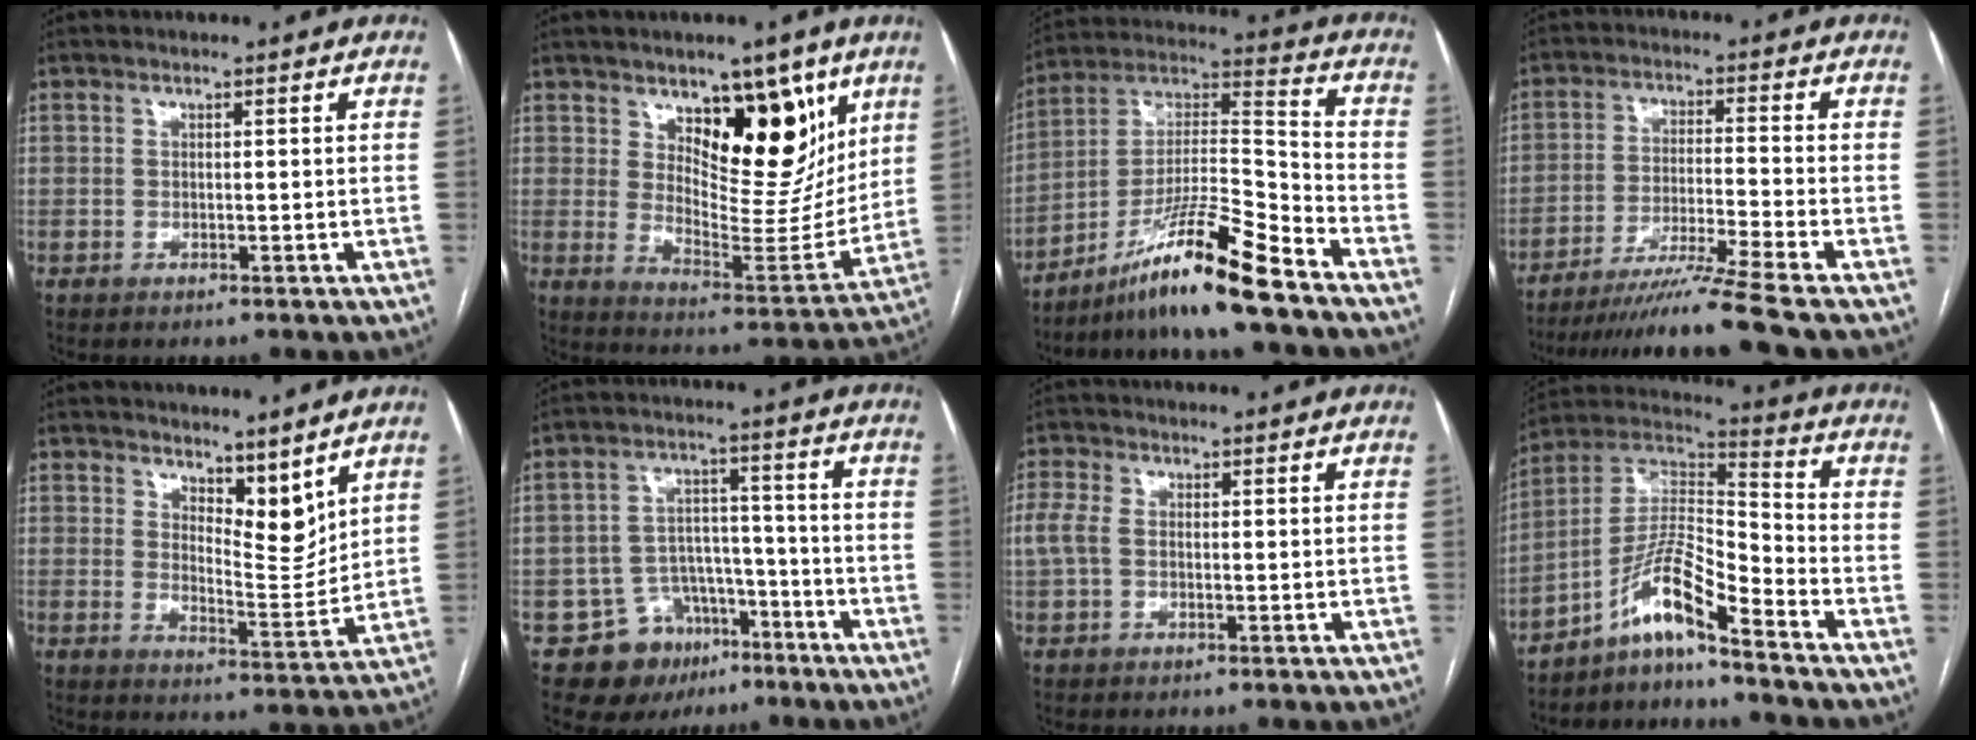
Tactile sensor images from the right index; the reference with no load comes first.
{"total": 14.8, "force": [7.9, 6.5, 10.8], "torque": [-0.135, -0.014, 0.136]}
{"total": 14.9, "force": [-11.1, -0.7, 10.0], "torque": [-0.184, 0.005, -0.196]}
{"total": 12.0, "force": [-9.9, -3.1, 6.0], "torque": [-0.095, -0.030, -0.168]}
{"total": 6.8, "force": [5.3, 2.4, 3.6], "torque": [-0.051, -0.013, 0.095]}
{"total": 10.5, "force": [-6.0, 7.9, 3.3], "torque": [-0.046, 0.037, -0.084]}
{"total": 3.2, "force": [-0.1, 1.8, 2.7], "torque": [-0.086, 0.012, -0.004]}
{"total": 9.9, "force": [-7.1, 0.4, 6.8], "torque": [-0.143, 0.019, -0.135]}